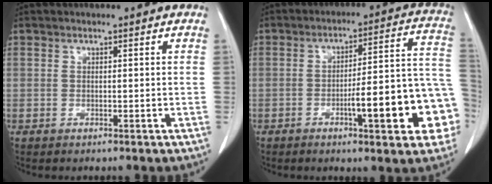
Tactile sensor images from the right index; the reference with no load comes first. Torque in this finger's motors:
{"motor_torque": [1.97, -0.17, 0.72, 0.07]}